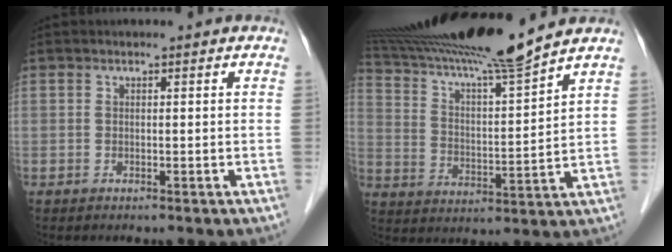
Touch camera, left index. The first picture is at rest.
{"total": 16.4, "force": [14.6, -2.0, 7.1], "torque": [-0.133, -0.017, 0.250]}